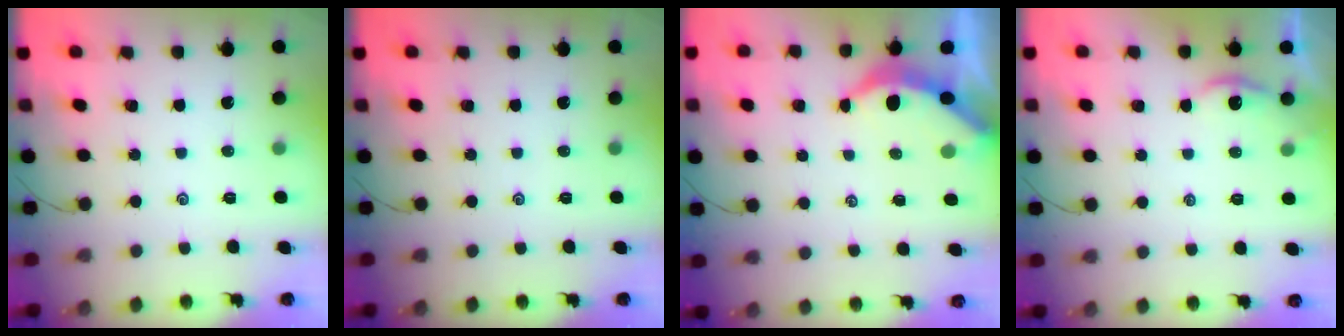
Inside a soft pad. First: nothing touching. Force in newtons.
{"total": 0.0}
{"total": 3.8, "press": 3.8, "slide": 0.4}
{"total": 2.4, "press": 2.4, "slide": 0.1}